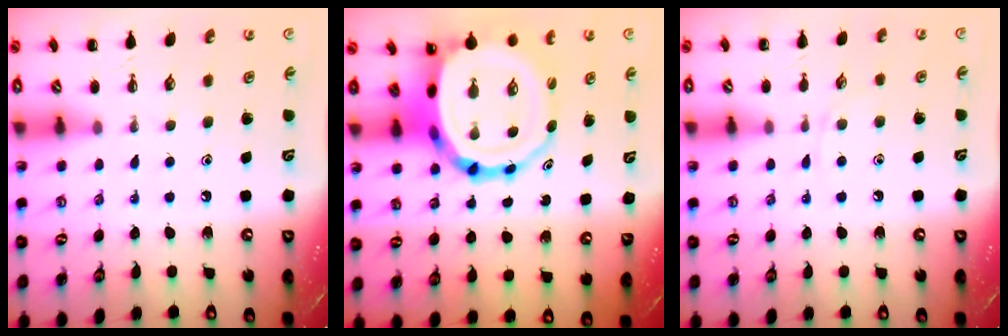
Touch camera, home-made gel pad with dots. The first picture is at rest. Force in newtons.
{"total": 14.2, "press": 13.5, "slide": 4.4}
{"total": 2.5, "press": 2.3, "slide": 0.9}